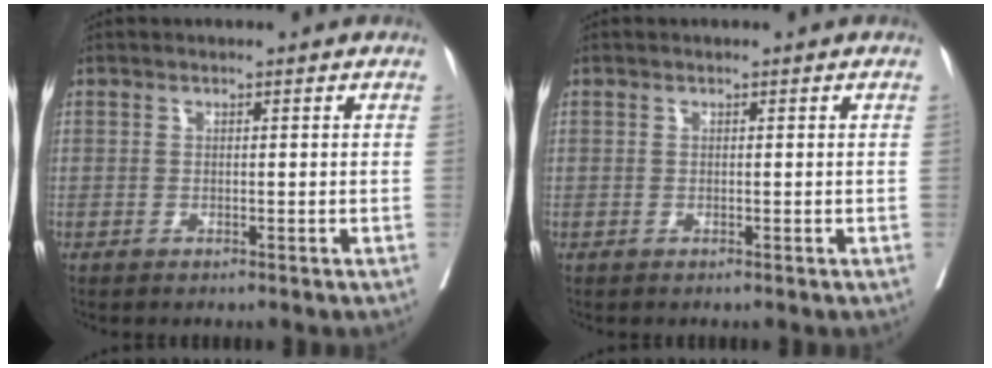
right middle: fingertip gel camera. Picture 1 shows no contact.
{"total": 0.0}